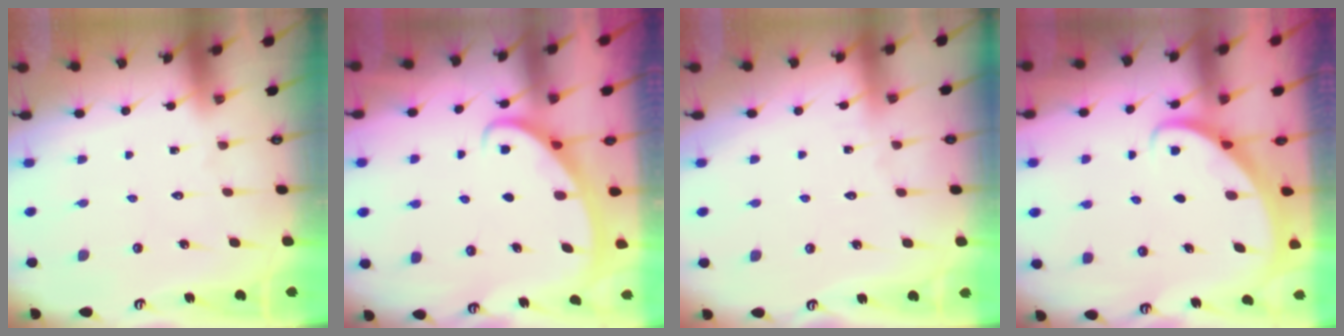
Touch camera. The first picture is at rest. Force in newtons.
{"total": 2.7, "press": 2.7, "slide": 0.4}
{"total": 2.0, "press": 2.0, "slide": 0.2}
{"total": 2.6, "press": 2.6, "slide": 0.2}